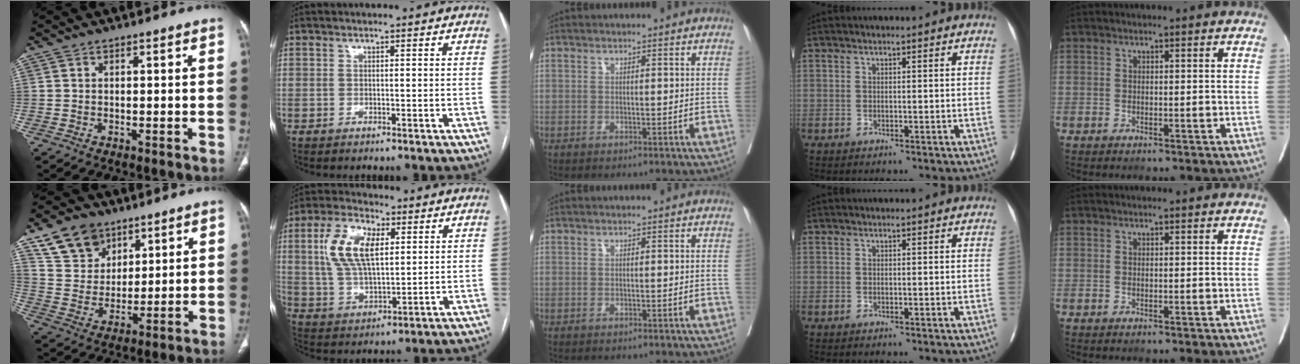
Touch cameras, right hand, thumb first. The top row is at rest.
{"thumb": {"total": 11.8, "force": [7.6, 8.2, 4.1], "torque": [-0.048, -0.034, 0.148]}, "index": {"total": 11.7, "force": [3.4, 5.4, 9.8], "torque": [-0.208, 0.016, 0.067]}, "middle": {"total": 0.7, "force": [-0.6, 0.2, 0.2], "torque": [-0.005, -0.001, -0.012]}}